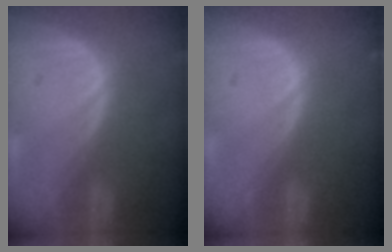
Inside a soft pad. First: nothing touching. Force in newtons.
{"total": 0.0}